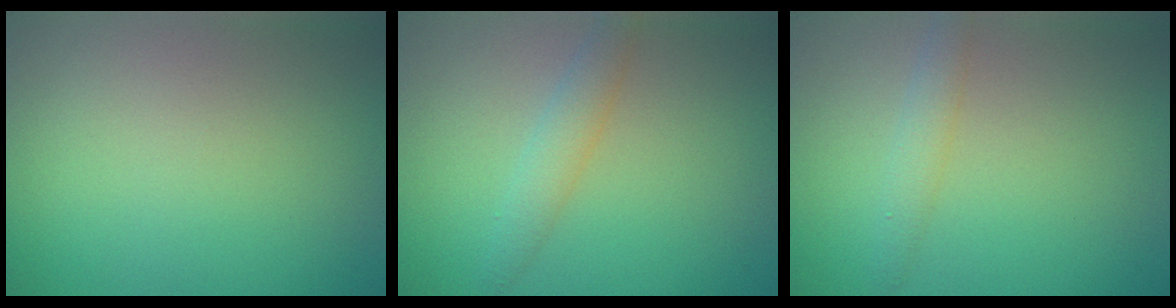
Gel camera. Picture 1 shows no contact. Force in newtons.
{"total": 2.2, "press": 2.2, "slide": 0.2}
{"total": 1.8, "press": 1.8, "slide": 0.0}